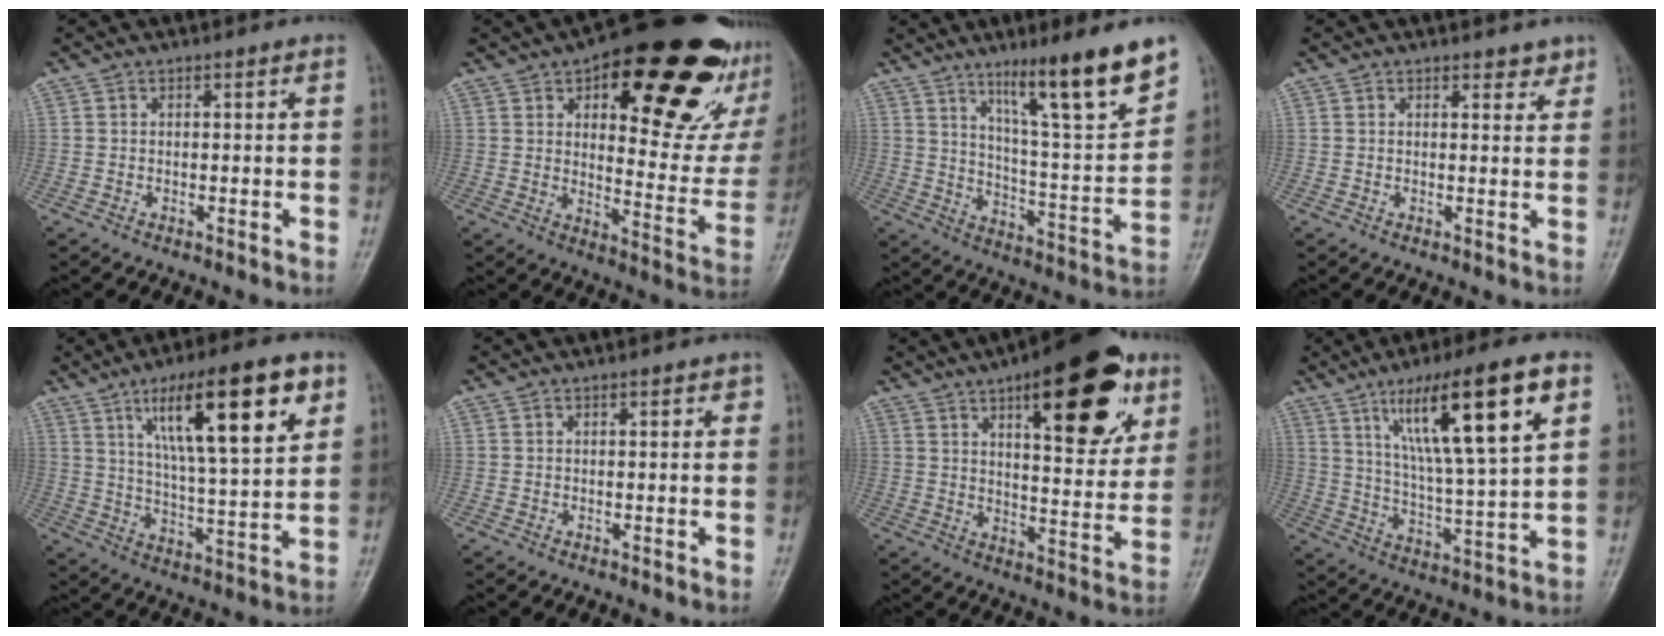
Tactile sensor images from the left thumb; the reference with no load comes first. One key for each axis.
{"total": 30.7, "fx": 15.5, "fy": 12.5, "fz": 23.4, "tx": -0.265, "ty": -0.030, "tz": 0.215}
{"total": 17.1, "fx": 11.3, "fy": 1.8, "fz": 12.8, "tx": -0.180, "ty": -0.070, "tz": 0.186}
{"total": 2.4, "fx": 1.9, "fy": 1.1, "fz": 0.9, "tx": 0.005, "ty": -0.011, "tz": 0.021}
{"total": 19.2, "fx": 8.9, "fy": 4.7, "fz": 16.4, "tx": -0.244, "ty": -0.028, "tz": 0.147}
{"total": 1.0, "fx": 0.5, "fy": 0.6, "fz": 0.7, "tx": -0.005, "ty": 0.000, "tz": 0.003}
{"total": 21.9, "fx": 10.8, "fy": 8.4, "fz": 17.1, "tx": -0.201, "ty": -0.034, "tz": 0.155}
{"total": 19.3, "fx": 8.6, "fy": 3.3, "fz": 16.9, "tx": -0.276, "ty": -0.024, "tz": 0.149}